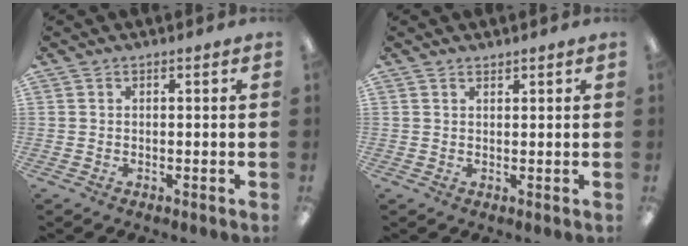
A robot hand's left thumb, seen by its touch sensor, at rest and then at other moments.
{"total": 1.0, "force": [0.9, 0.2, 0.0], "torque": [-0.001, -0.001, 0.018]}